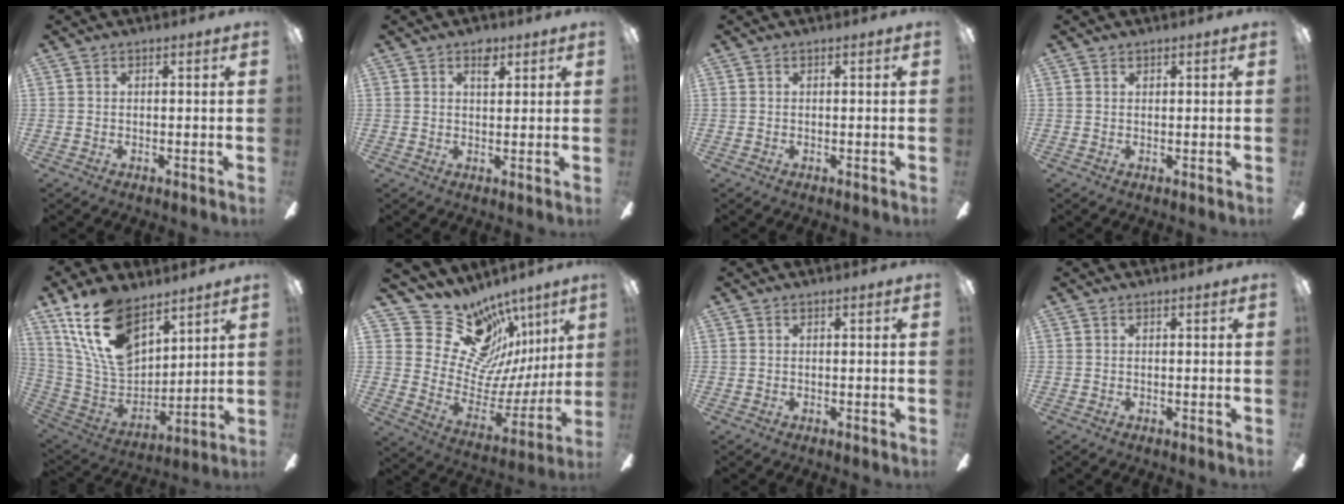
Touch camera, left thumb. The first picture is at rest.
{"total": 4.1, "force": [2.5, 2.2, 2.3], "torque": [-0.018, -0.010, 0.039]}
{"total": 0.0}
{"total": 0.6, "force": [0.5, 0.3, 0.2], "torque": [-0.004, 0.000, 0.010]}
{"total": 20.1, "force": [12.4, 10.6, 11.8], "torque": [-0.248, -0.057, 0.227]}
{"total": 20.2, "force": [13.9, 12.6, 7.5], "torque": [-0.123, -0.108, 0.270]}
{"total": 0.0}
{"total": 0.0}